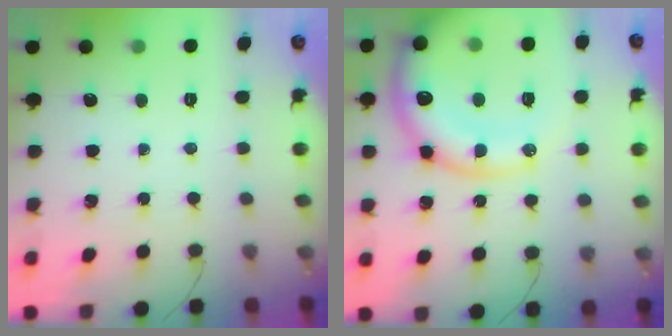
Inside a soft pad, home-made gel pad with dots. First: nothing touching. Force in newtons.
{"total": 25.2, "press": 24.6, "slide": 5.3}